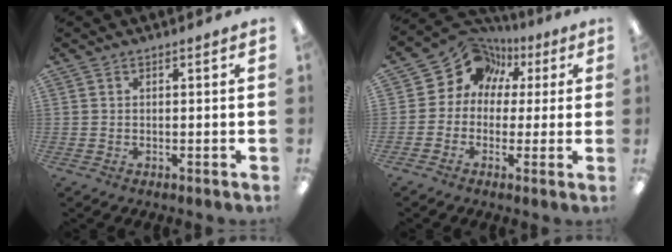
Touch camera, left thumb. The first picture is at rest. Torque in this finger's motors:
{"motor_torque": [-0.09, 0.66, 0.10, -0.05, -0.05]}